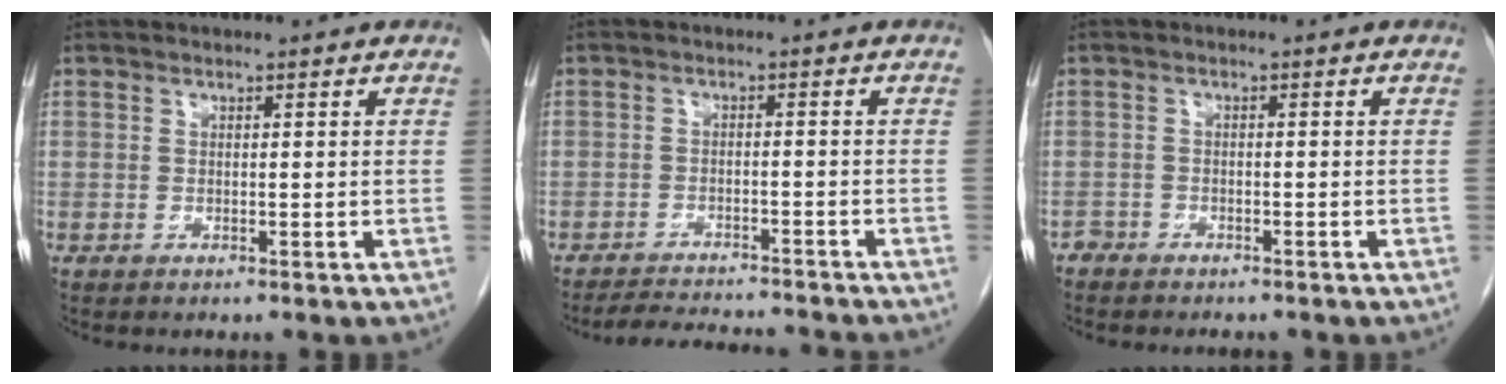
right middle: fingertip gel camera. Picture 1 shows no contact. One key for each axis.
{"total": 9.1, "fx": -8.7, "fy": 0.6, "fz": 2.4, "tx": -0.035, "ty": -0.004, "tz": -0.123}
{"total": 3.3, "fx": -3.0, "fy": 1.2, "fz": 0.7, "tx": -0.008, "ty": -0.002, "tz": -0.043}